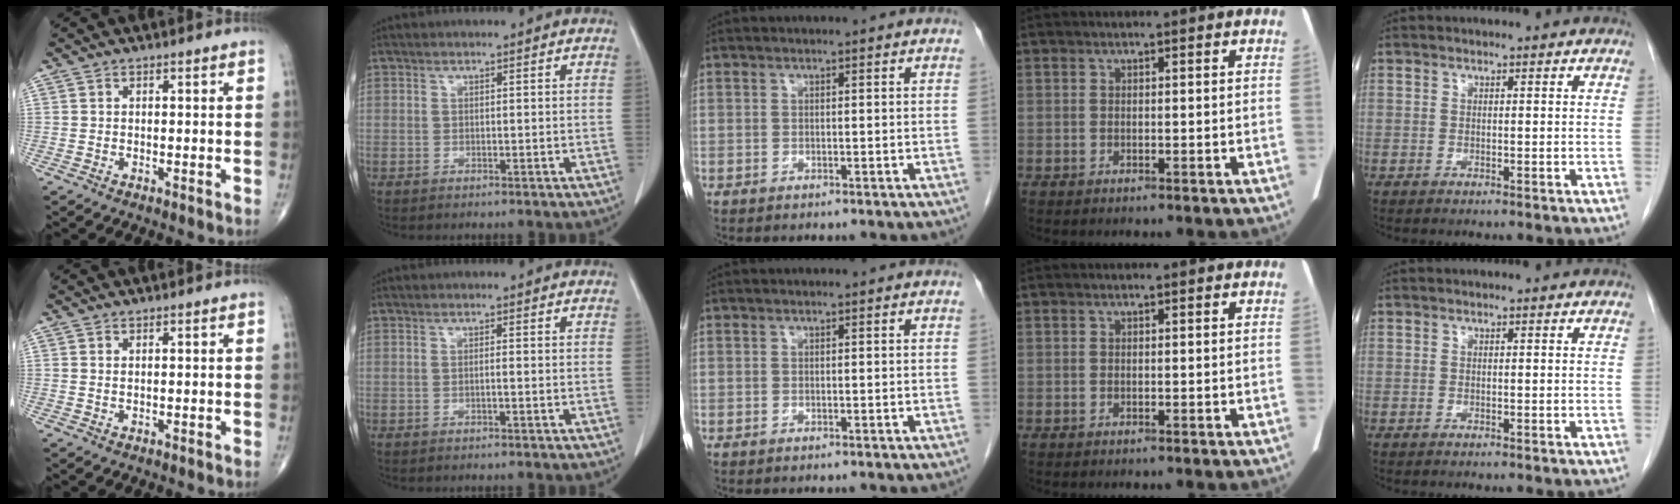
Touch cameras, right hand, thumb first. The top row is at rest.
{"thumb": {"total": 0.6, "force": [0.3, 0.3, 0.5], "torque": [-0.010, 0.000, 0.007]}, "index": {"total": 0.5, "force": [-0.2, -0.1, 0.5], "torque": [-0.010, 0.001, -0.003]}}